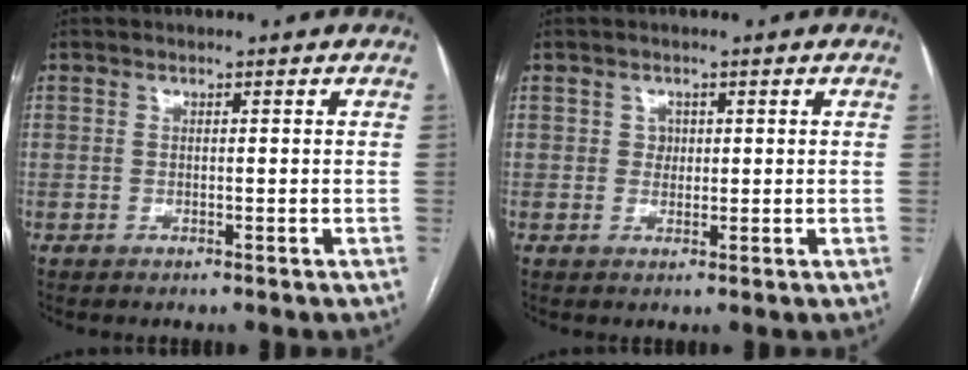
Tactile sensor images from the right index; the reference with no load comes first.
{"total": 1.5, "force": [0.4, 1.4, 0.5], "torque": [-0.005, 0.000, 0.005]}